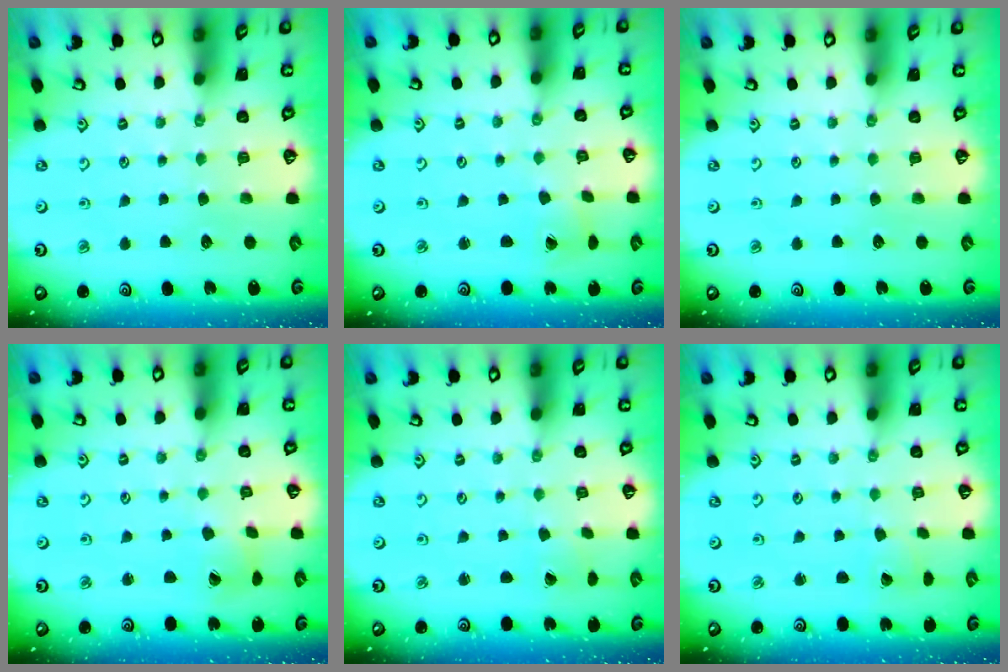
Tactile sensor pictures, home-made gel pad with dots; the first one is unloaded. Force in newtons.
{"total": 1.7, "press": 1.7, "slide": 0.2}
{"total": 0.0}
{"total": 2.3, "press": 2.3, "slide": 0.3}
{"total": 0.0}
{"total": 2.1, "press": 2.1, "slide": 0.1}